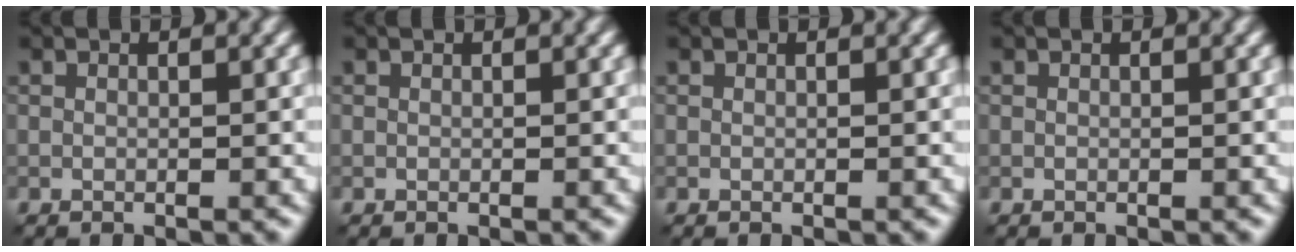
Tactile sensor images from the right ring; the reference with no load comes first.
{"total": 0.0}
{"total": 0.0}
{"total": 0.0}